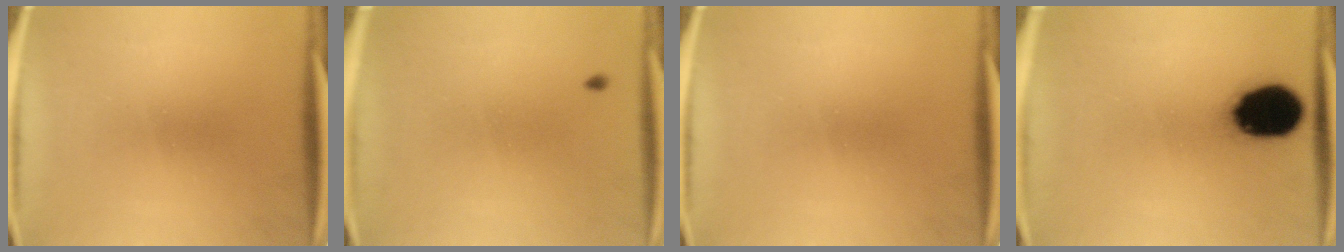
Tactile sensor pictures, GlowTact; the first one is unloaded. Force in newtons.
{"total": 0.9}
{"total": 0.0}
{"total": 17.0}